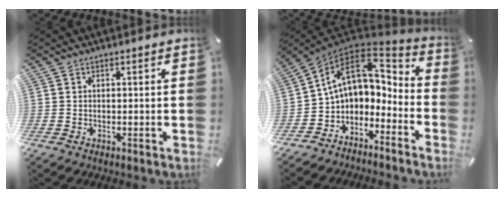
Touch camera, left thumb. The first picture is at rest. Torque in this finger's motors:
{"motor_torque": [0.76, 0.91, 1.30, 1.46, 0.09]}